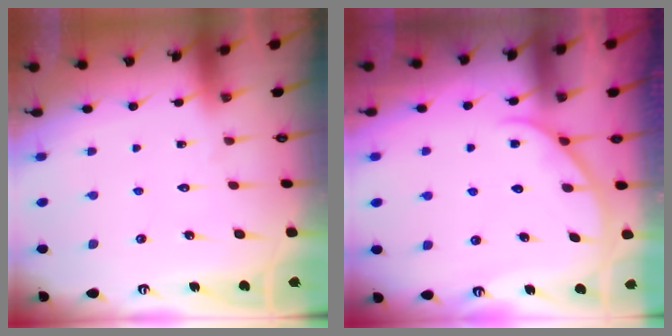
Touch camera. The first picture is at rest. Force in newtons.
{"total": 2.7, "press": 2.6, "slide": 0.3}